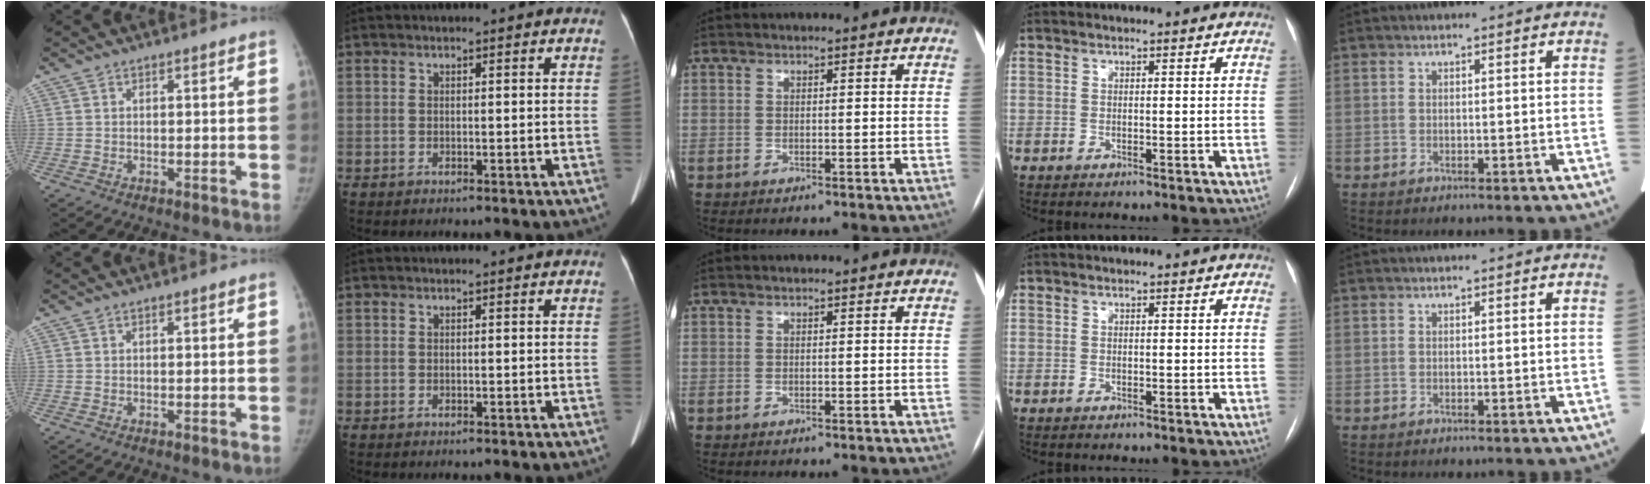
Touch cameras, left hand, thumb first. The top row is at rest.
{}